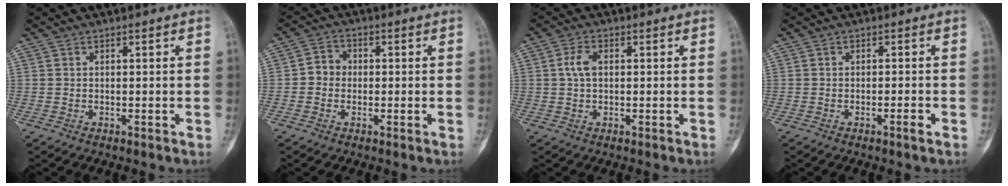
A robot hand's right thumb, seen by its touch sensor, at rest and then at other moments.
{"total": 3.6, "force": [-0.4, 3.2, 1.5], "torque": [-0.007, 0.011, -0.016]}
{"total": 3.3, "force": [0.5, 2.0, 2.6], "torque": [-0.056, 0.005, 0.006]}
{"total": 1.6, "force": [-0.9, 0.0, 1.3], "torque": [-0.024, 0.002, -0.016]}